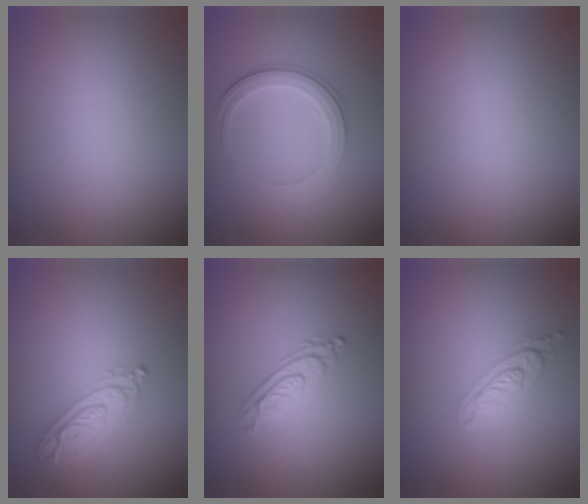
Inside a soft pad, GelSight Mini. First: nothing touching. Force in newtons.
{"total": 3.3, "press": 2.9, "slide": 1.6}
{"total": 0.0}
{"total": 3.4, "press": 3.2, "slide": 1.0}
{"total": 2.9, "press": 1.9, "slide": 2.2}
{"total": 2.1, "press": 2.0, "slide": 0.4}